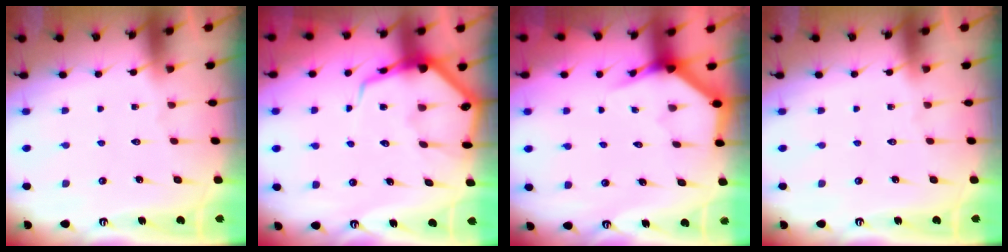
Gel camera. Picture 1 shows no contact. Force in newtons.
{"total": 8.2, "press": 8.1, "slide": 1.0}
{"total": 3.8, "press": 3.8, "slide": 0.2}
{"total": 0.0}